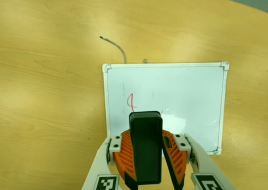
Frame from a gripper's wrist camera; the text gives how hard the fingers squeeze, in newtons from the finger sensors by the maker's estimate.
{"total": 10.1, "left": 10.4, "right": 9.7}